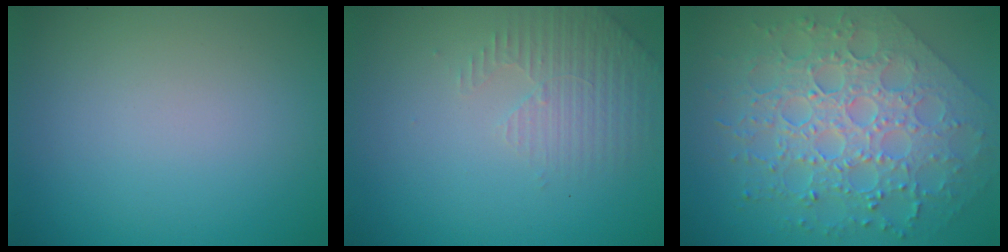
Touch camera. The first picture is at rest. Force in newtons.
{"total": 2.8, "press": 2.7, "slide": 0.8}
{"total": 8.4, "press": 6.1, "slide": 5.8}